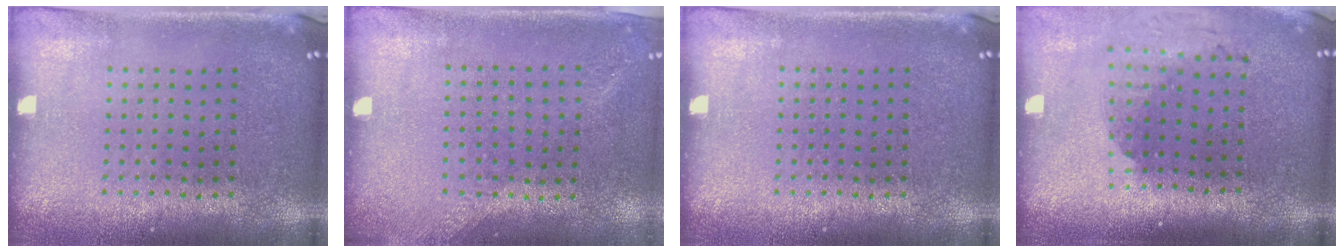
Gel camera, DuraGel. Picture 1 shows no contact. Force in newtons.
{"total": 1.3, "press": 1.1, "slide": 0.8}
{"total": 0.0}
{"total": 2.0, "press": 1.4, "slide": 1.3}